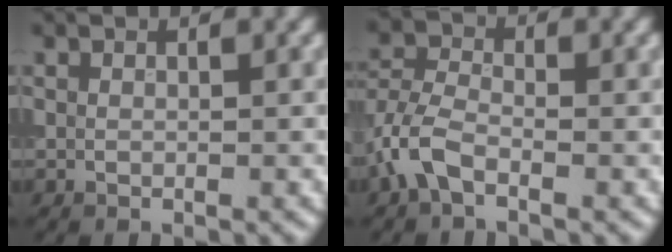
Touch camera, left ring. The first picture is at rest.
{"total": 3.6, "force": [-1.8, 1.9, 2.4], "torque": [-0.057, 0.006, -0.051]}